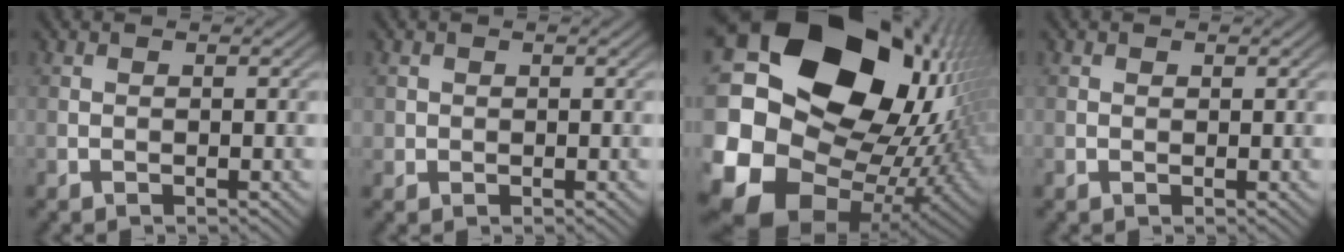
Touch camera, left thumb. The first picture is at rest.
{"total": 1.1, "force": [0.2, 1.1, 0.1], "torque": [-0.001, -0.006, 0.003]}
{"total": 22.7, "force": [3.2, 18.5, 12.8], "torque": [-0.319, -0.031, 0.086]}
{"total": 0.6, "force": [0.3, 0.5, 0.1], "torque": [0.000, -0.004, 0.005]}